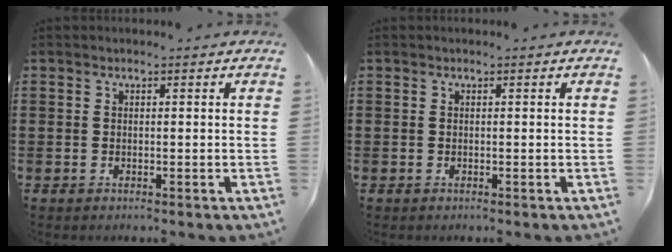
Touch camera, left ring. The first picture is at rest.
{"total": 0.0}